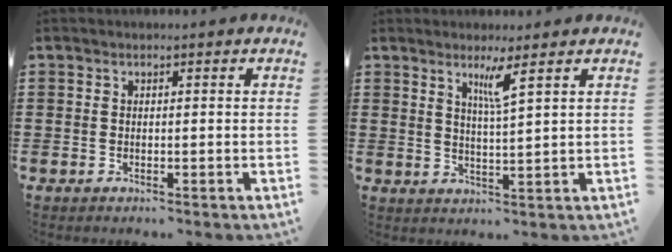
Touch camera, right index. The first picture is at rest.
{"total": 3.7, "force": [2.3, -0.5, 2.8], "torque": [-0.054, -0.008, 0.036]}